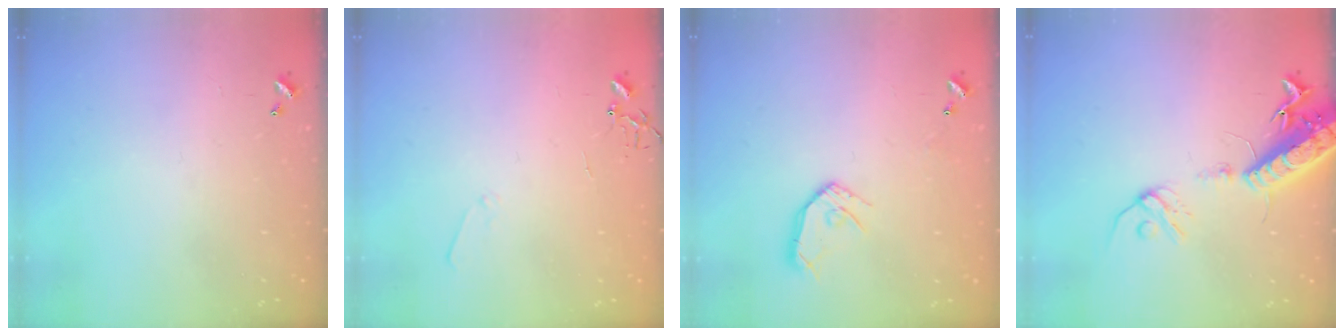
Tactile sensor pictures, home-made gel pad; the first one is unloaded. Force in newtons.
{"total": 4.8, "press": 4.7, "slide": 0.7}
{"total": 10.7, "press": 10.6, "slide": 1.0}
{"total": 16.6, "press": 16.1, "slide": 4.0}